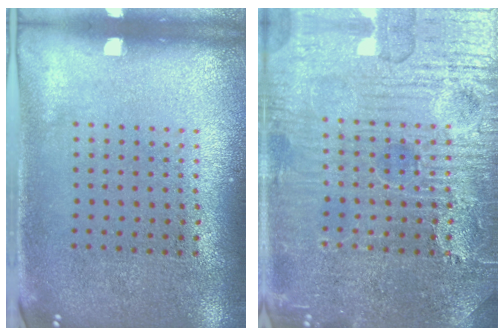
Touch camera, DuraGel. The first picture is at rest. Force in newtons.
{"total": 4.9, "press": 4.9, "slide": 0.4}